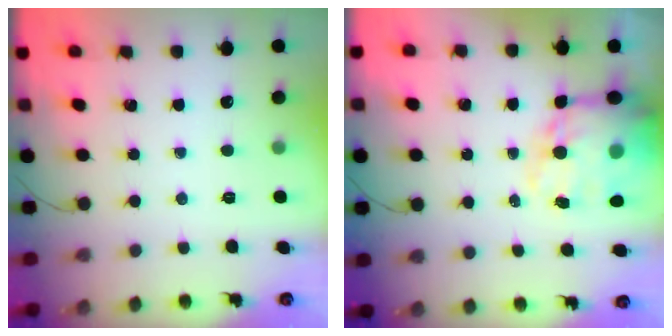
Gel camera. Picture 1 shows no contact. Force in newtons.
{"total": 19.7, "press": 19.2, "slide": 4.4}